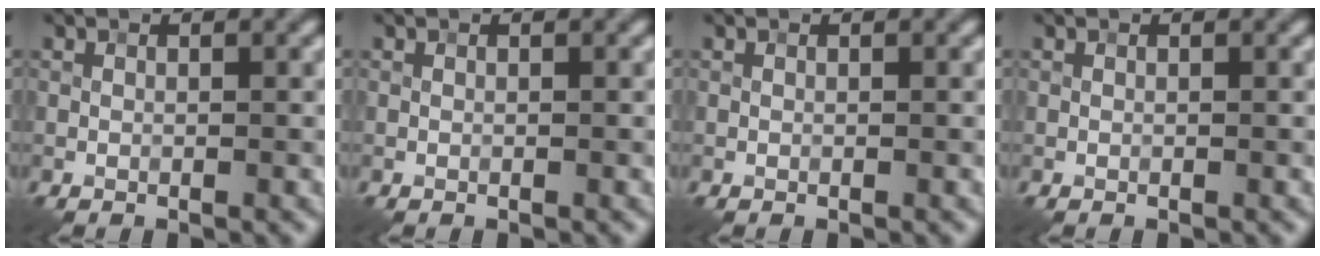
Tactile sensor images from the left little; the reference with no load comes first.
{"total": 0.0}
{"total": 0.0}
{"total": 0.0}